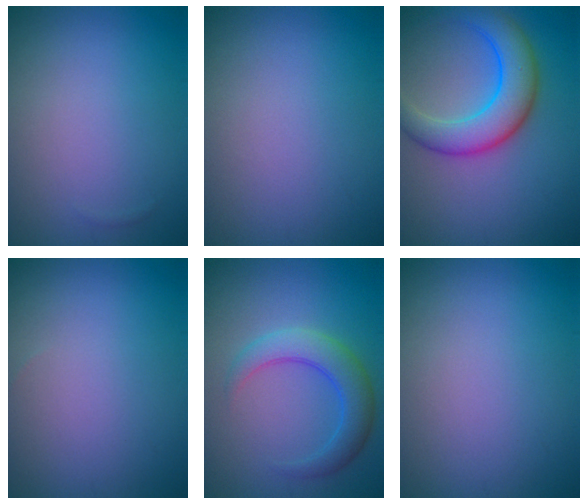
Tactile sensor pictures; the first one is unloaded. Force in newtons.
{"total": 0.0}
{"total": 6.6, "press": 6.6, "slide": 0.4}
{"total": 0.0}
{"total": 4.2, "press": 4.2, "slide": 0.1}
{"total": 0.0}